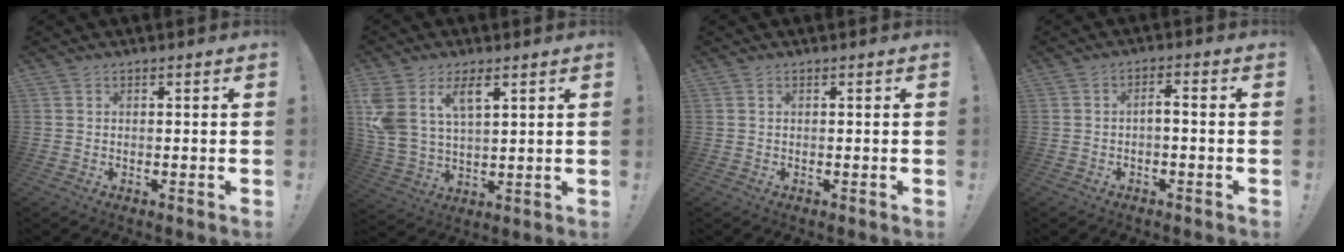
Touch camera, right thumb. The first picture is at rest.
{"total": 10.0, "force": [5.8, 5.2, 6.3], "torque": [-0.136, -0.025, 0.108]}
{"total": 0.0}
{"total": 2.5, "force": [-1.6, 0.3, 1.9], "torque": [-0.032, 0.005, -0.031]}